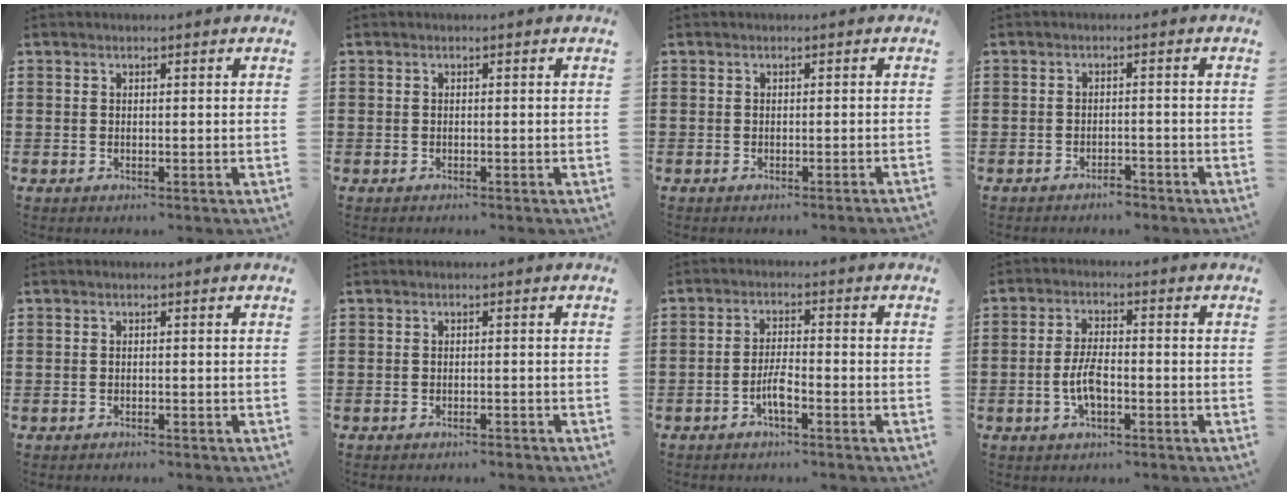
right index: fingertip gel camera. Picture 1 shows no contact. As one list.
[{"total": 0.0}, {"total": 0.8, "force": [-0.7, -0.2, 0.4], "torque": [-0.008, -0.001, -0.014]}, {"total": 2.1, "force": [-2.0, 0.4, 0.3], "torque": [-0.013, 0.000, -0.041]}, {"total": 0.6, "force": [-0.6, 0.0, 0.1], "torque": [-0.004, -0.001, -0.011]}, {"total": 0.9, "force": [-0.9, 0.0, 0.3], "torque": [-0.010, -0.002, -0.017]}, {"total": 3.6, "force": [-1.9, 0.7, 3.0], "torque": [-0.072, -0.003, -0.040]}, {"total": 5.0, "force": [-1.4, 2.0, 4.3], "torque": [-0.096, 0.002, -0.030]}]